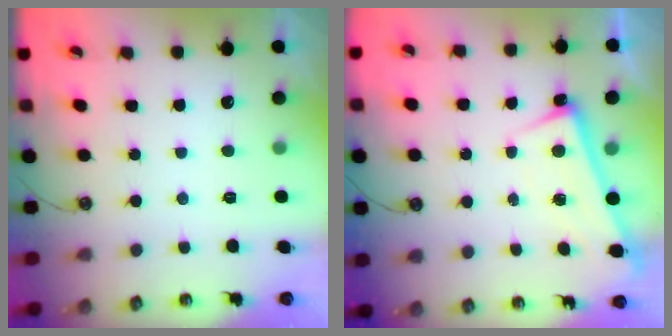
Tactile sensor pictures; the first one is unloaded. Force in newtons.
{"total": 1.0, "press": 0.4, "slide": 0.9}